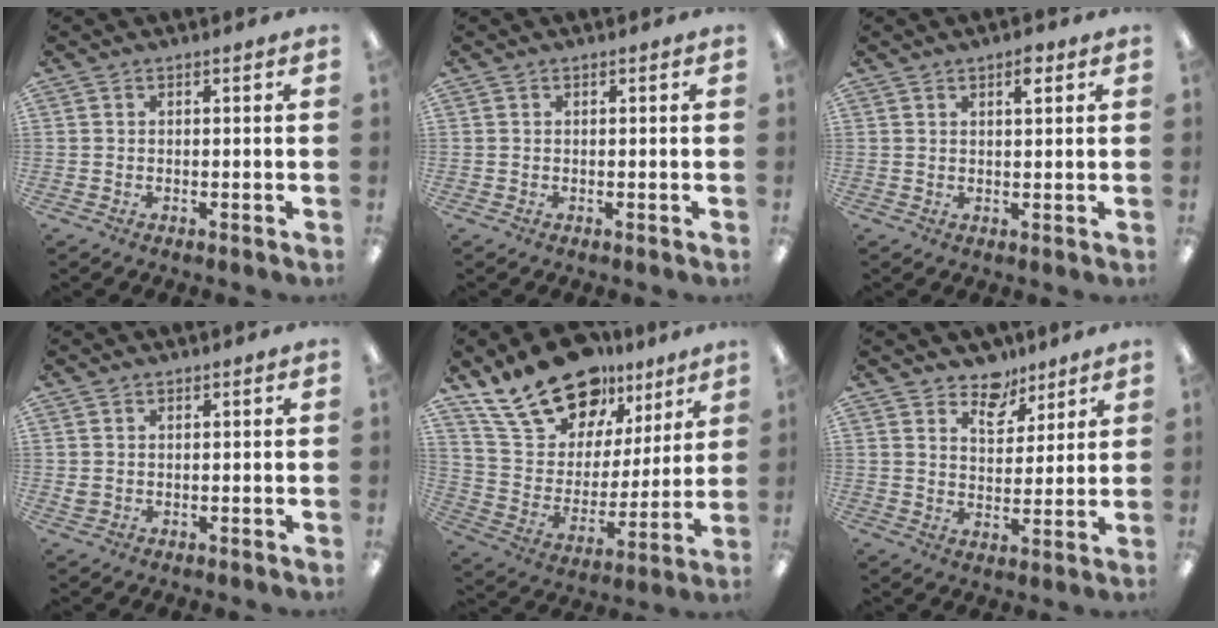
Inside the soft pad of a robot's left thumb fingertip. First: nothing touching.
{"total": 0.0}
{"total": 3.1, "force": [2.2, 1.1, 2.0], "torque": [-0.019, -0.009, 0.033]}
{"total": 1.4, "force": [0.7, 1.0, 0.5], "torque": [-0.010, 0.003, 0.014]}
{"total": 22.1, "force": [16.1, 12.2, 9.0], "torque": [-0.168, -0.099, 0.294]}
{"total": 7.9, "force": [6.2, 4.4, 1.9], "torque": [-0.025, -0.037, 0.113]}